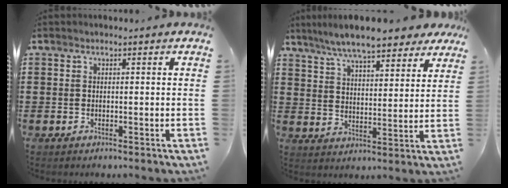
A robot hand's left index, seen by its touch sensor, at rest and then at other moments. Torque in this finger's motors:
{"motor_torque": [1.10, -1.04, 0.76, 0.21]}